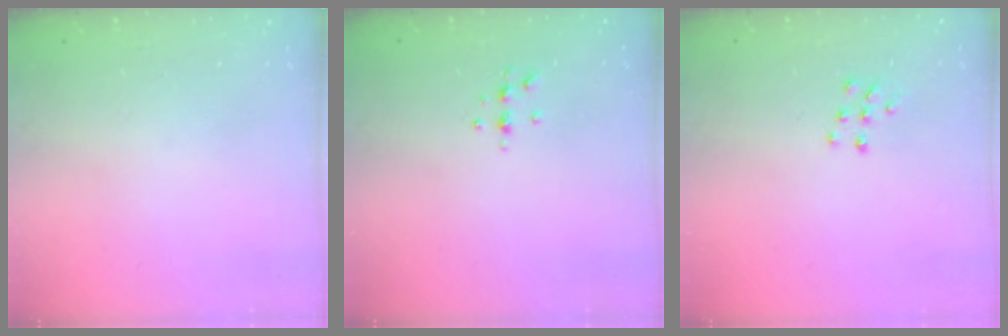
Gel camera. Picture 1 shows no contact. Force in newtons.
{"total": 5.0, "press": 4.9, "slide": 0.9}
{"total": 6.8, "press": 6.8, "slide": 0.4}